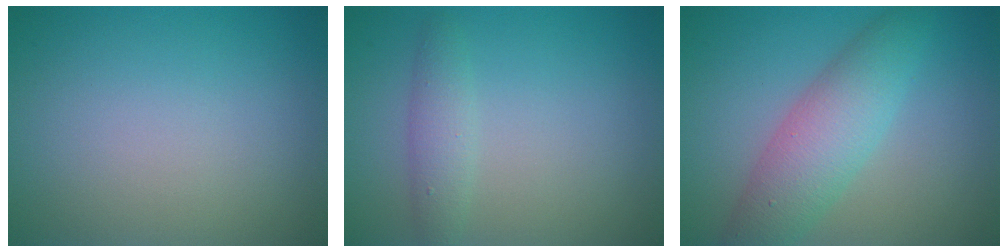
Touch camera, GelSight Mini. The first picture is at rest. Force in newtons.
{"total": 1.9, "press": 1.9, "slide": 0.1}
{"total": 5.3, "press": 5.3, "slide": 0.0}